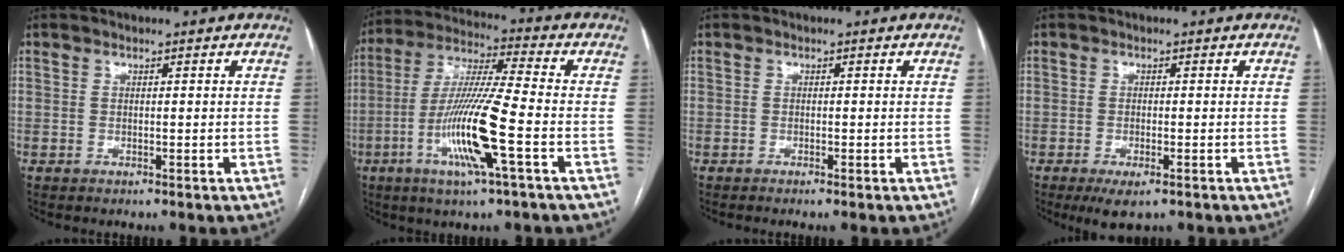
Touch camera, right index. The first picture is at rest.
{"total": 13.8, "force": [-4.5, -0.2, 13.0], "torque": [-0.267, -0.011, -0.090]}
{"total": 0.6, "force": [-0.4, -0.1, 0.4], "torque": [-0.009, 0.000, -0.008]}
{"total": 3.9, "force": [-2.3, 1.1, 2.9], "torque": [-0.048, -0.007, -0.031]}